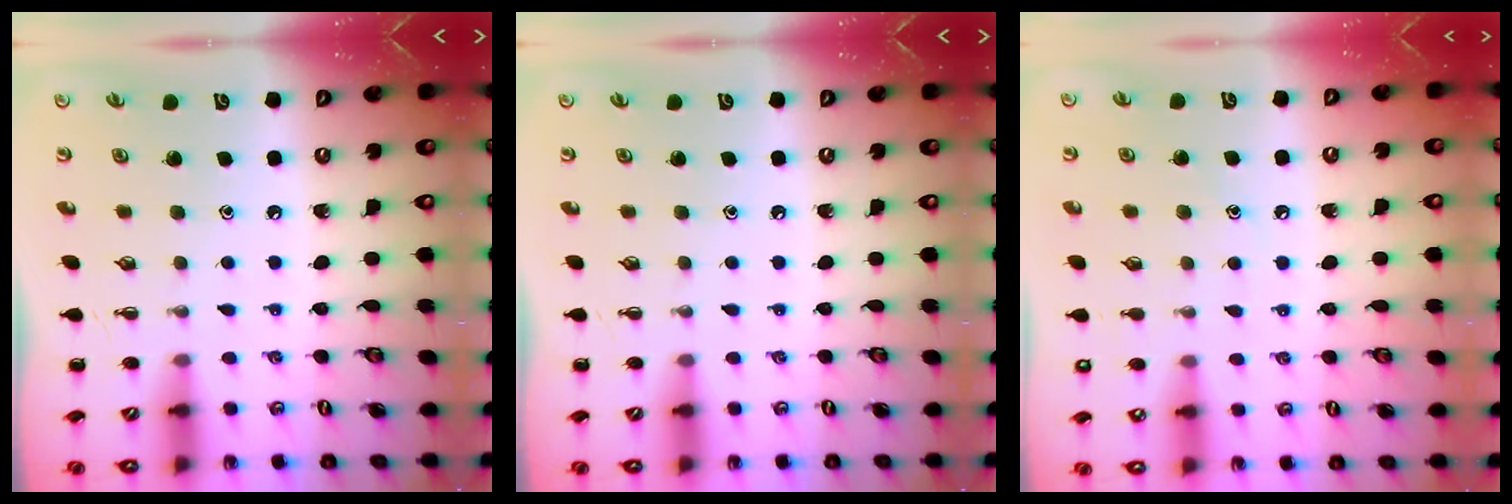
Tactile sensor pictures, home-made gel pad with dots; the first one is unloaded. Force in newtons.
{"total": 0.0}
{"total": 7.0, "press": 6.8, "slide": 1.5}